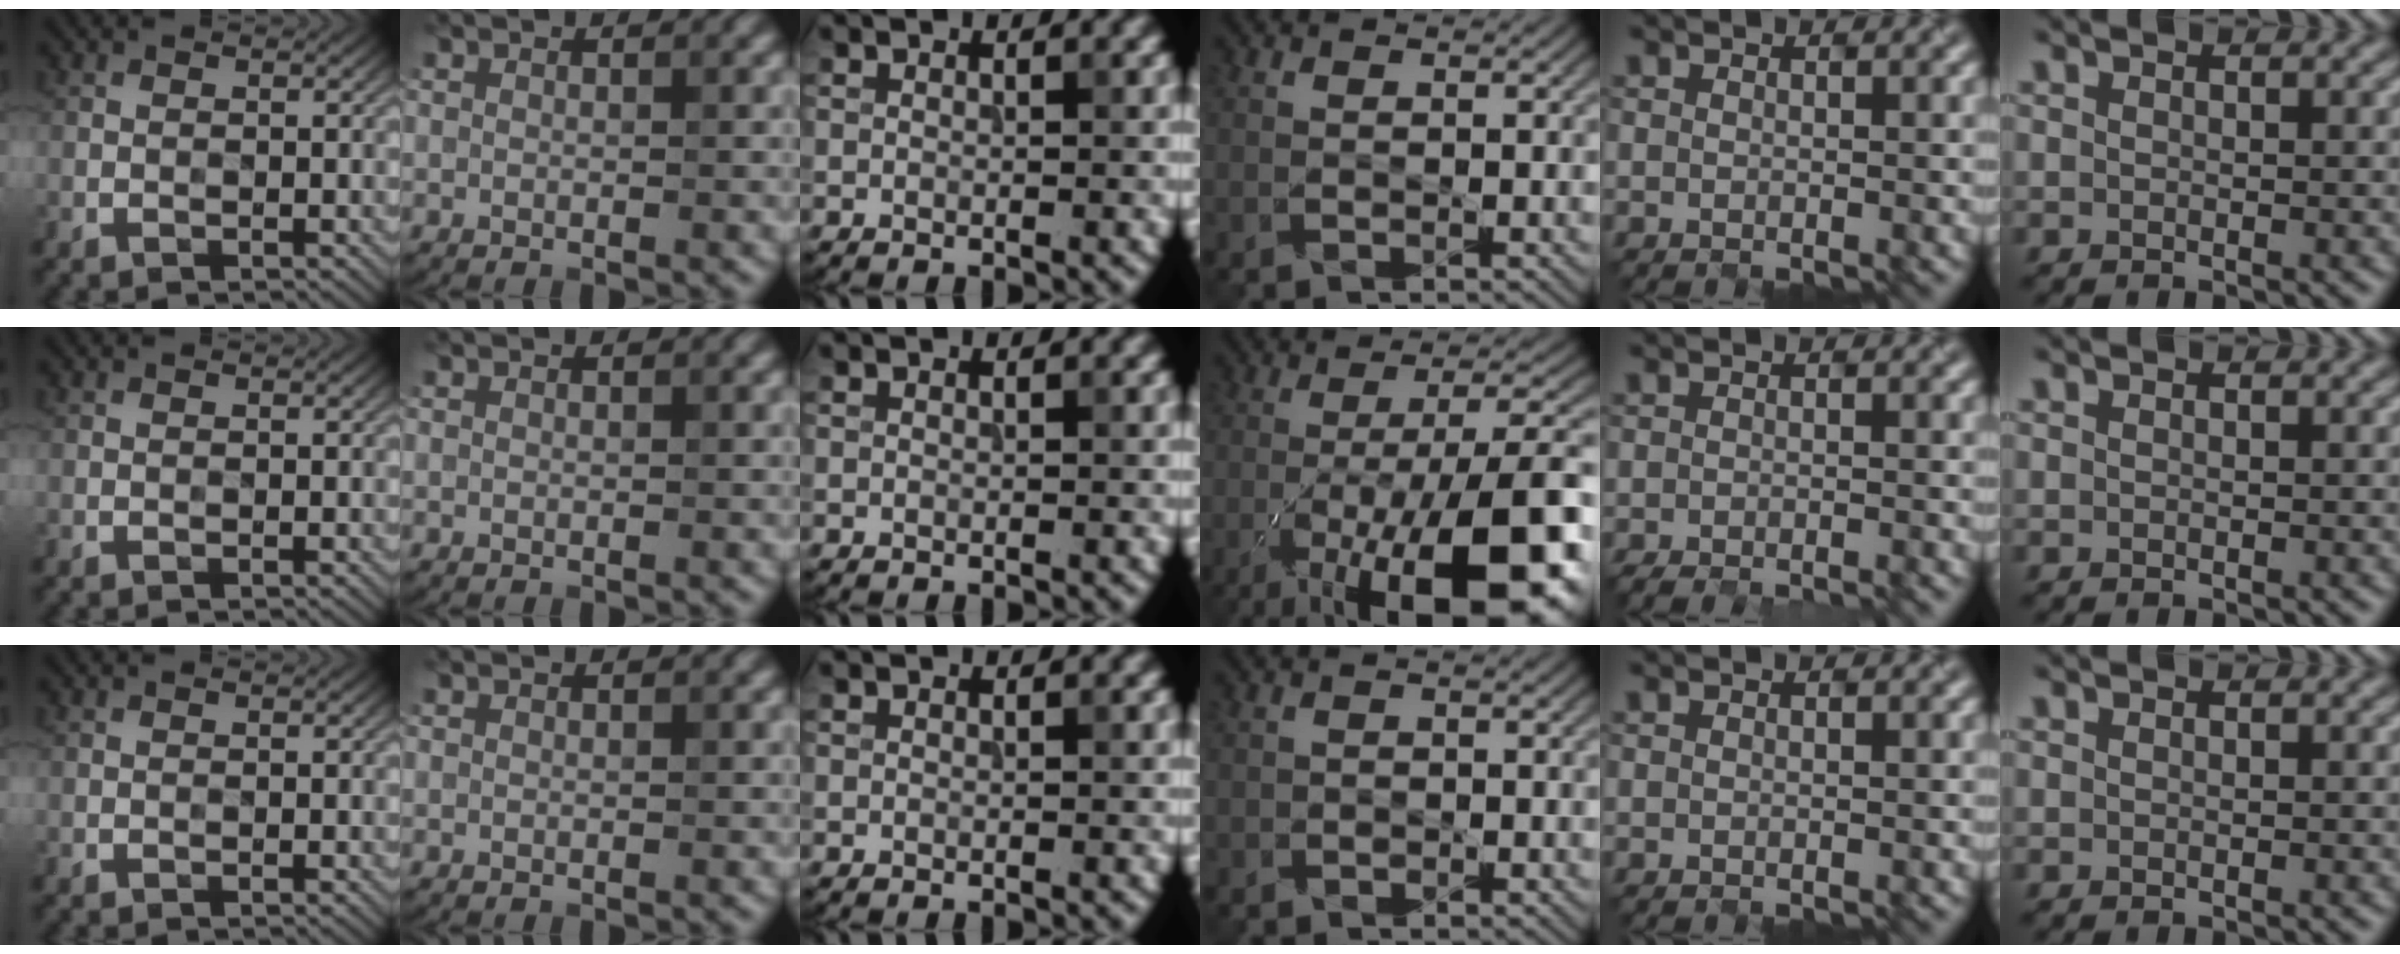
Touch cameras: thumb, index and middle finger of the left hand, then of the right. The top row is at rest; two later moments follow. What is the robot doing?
{"motion": "open", "object": "folder"}